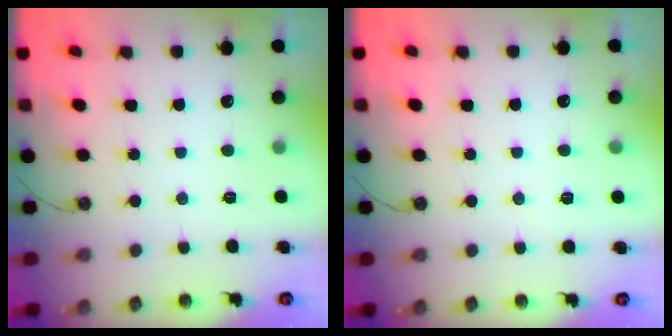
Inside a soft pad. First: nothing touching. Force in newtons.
{"total": 2.5, "press": 2.2, "slide": 1.1}